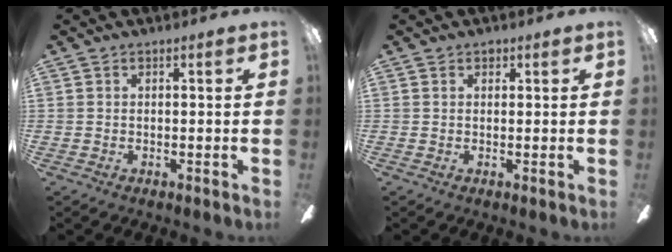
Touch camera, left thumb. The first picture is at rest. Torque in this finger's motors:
{"motor_torque": [-0.01, 0.02, 0.30, -0.02, 0.00]}